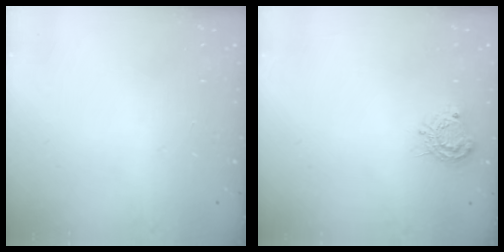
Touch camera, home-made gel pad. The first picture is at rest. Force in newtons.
{"total": 7.5, "press": 7.5, "slide": 0.7}